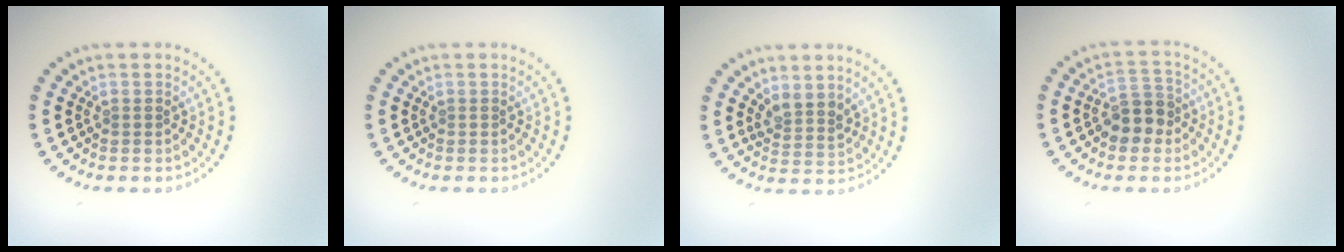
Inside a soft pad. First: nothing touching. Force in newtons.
{"total": 0.0}
{"total": 2.3, "press": 1.8, "slide": 1.4}
{"total": 3.5, "press": 3.3, "slide": 1.0}